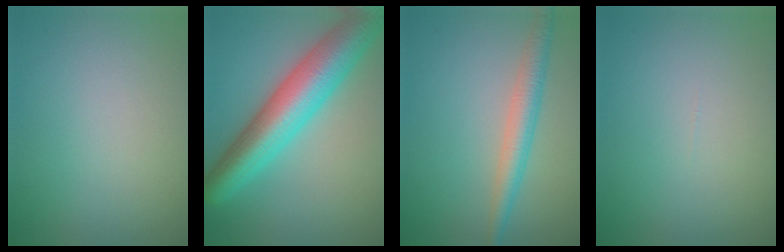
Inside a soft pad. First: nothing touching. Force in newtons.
{"total": 8.6, "press": 8.6, "slide": 0.4}
{"total": 2.9, "press": 2.9, "slide": 0.1}
{"total": 0.0}